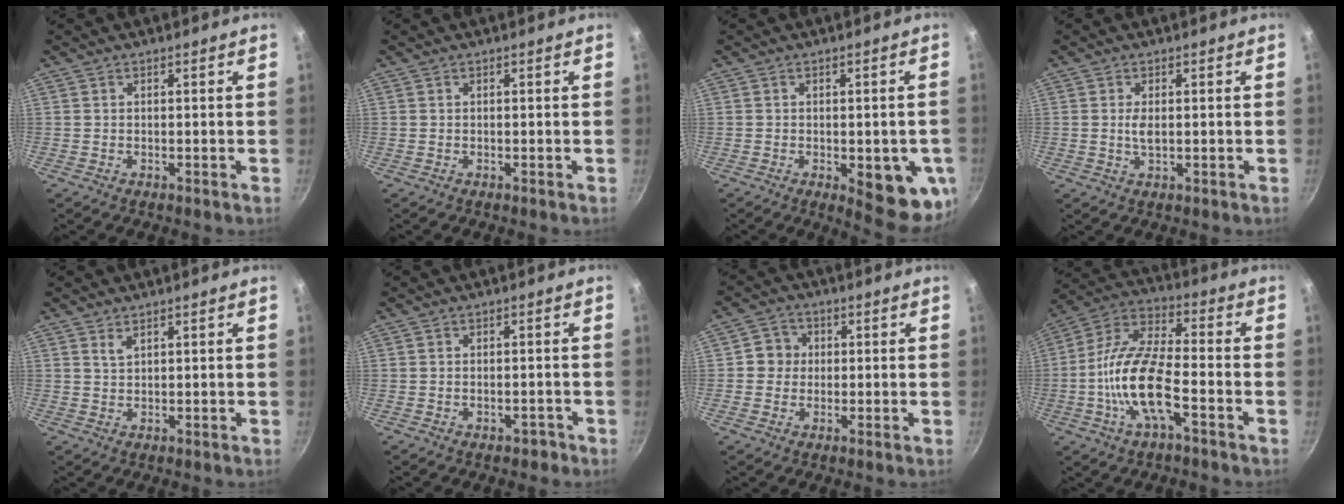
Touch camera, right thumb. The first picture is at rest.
{"total": 0.0}
{"total": 11.8, "force": [-3.8, 4.8, 10.1], "torque": [-0.106, -0.001, -0.033]}
{"total": 2.3, "force": [0.2, 1.0, 2.0], "torque": [-0.043, -0.004, 0.006]}
{"total": 1.5, "force": [1.1, 0.5, 0.8], "torque": [-0.013, -0.007, 0.024]}
{"total": 1.6, "force": [-1.1, 0.9, 0.6], "torque": [-0.008, 0.017, -0.011]}
{"total": 4.8, "force": [0.2, 4.6, 1.5], "torque": [0.002, 0.009, -0.003]}
{"total": 15.3, "force": [-4.2, 5.8, 13.5], "torque": [-0.276, 0.039, -0.081]}